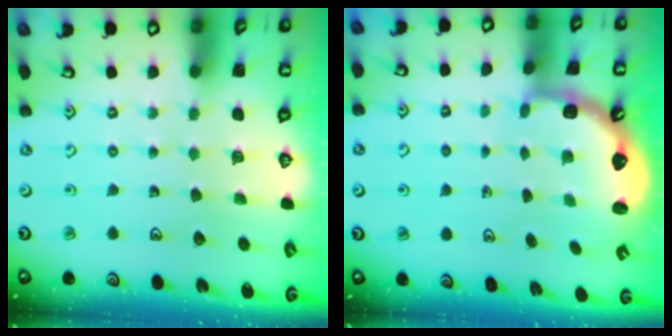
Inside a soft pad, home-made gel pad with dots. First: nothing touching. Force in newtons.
{"total": 2.8, "press": 2.2, "slide": 1.8}